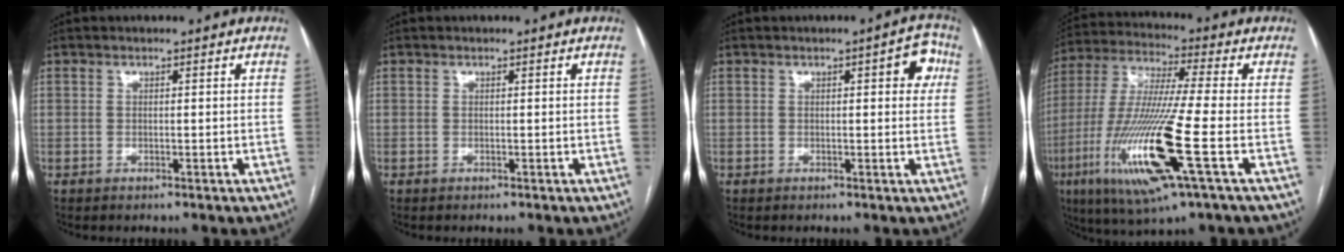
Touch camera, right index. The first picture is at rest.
{"total": 0.0}
{"total": 4.3, "force": [1.3, 1.4, 3.9], "torque": [-0.038, 0.009, 0.008]}
{"total": 18.3, "force": [-6.0, 0.4, 17.3], "torque": [-0.374, -0.031, -0.117]}